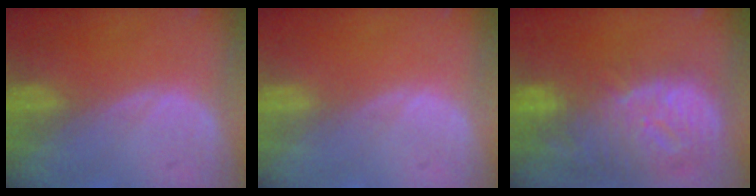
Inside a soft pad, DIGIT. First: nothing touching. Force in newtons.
{"total": 0.0}
{"total": 12.5, "press": 10.8, "slide": 6.3}